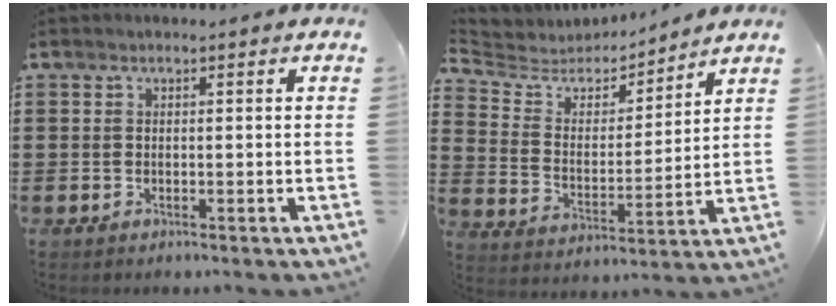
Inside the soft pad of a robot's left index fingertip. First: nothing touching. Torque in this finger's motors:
{"motor_torque": [2.07, -0.07, 0.23, 0.07]}